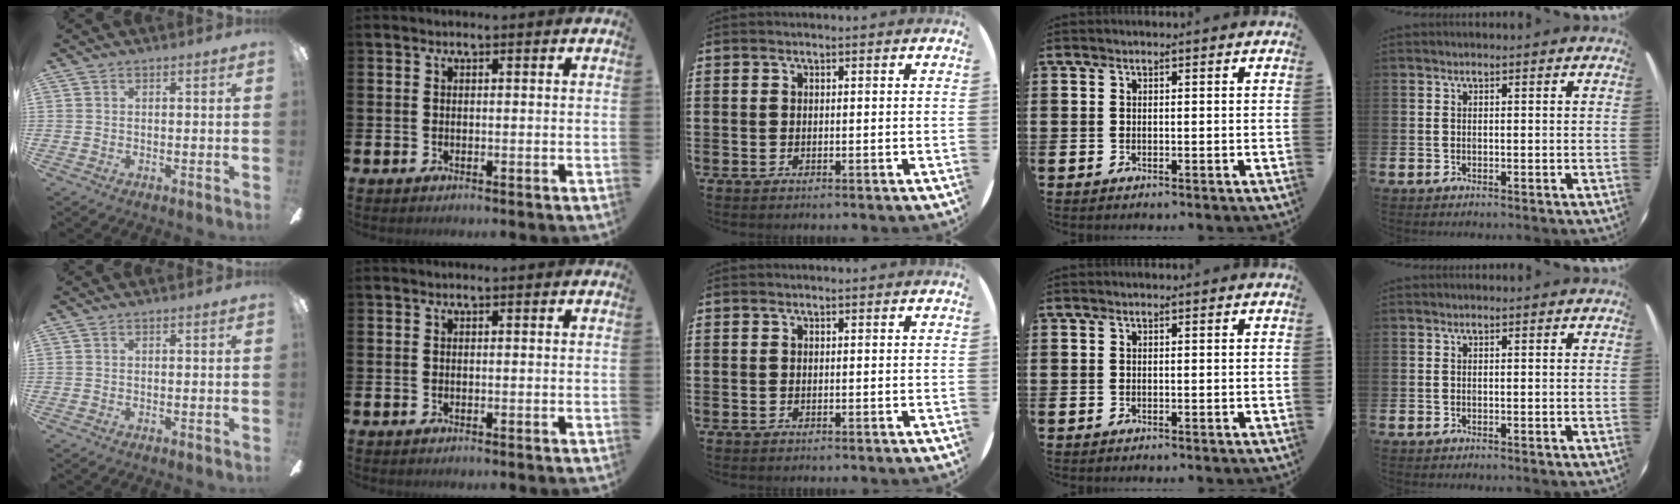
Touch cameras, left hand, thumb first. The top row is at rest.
{}